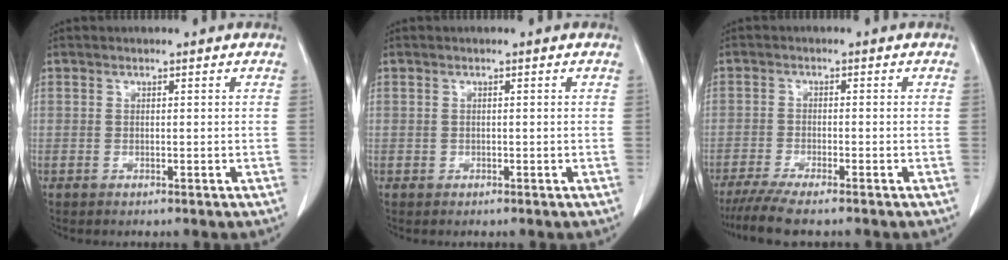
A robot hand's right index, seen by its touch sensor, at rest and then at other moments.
{"total": 0.0}
{"total": 6.5, "force": [-5.3, 0.1, 3.7], "torque": [-0.057, -0.016, -0.089]}